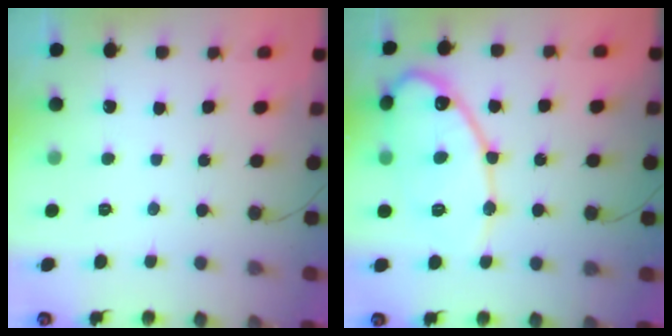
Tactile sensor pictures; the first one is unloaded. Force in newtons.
{"total": 15.5, "press": 15.4, "slide": 0.7}